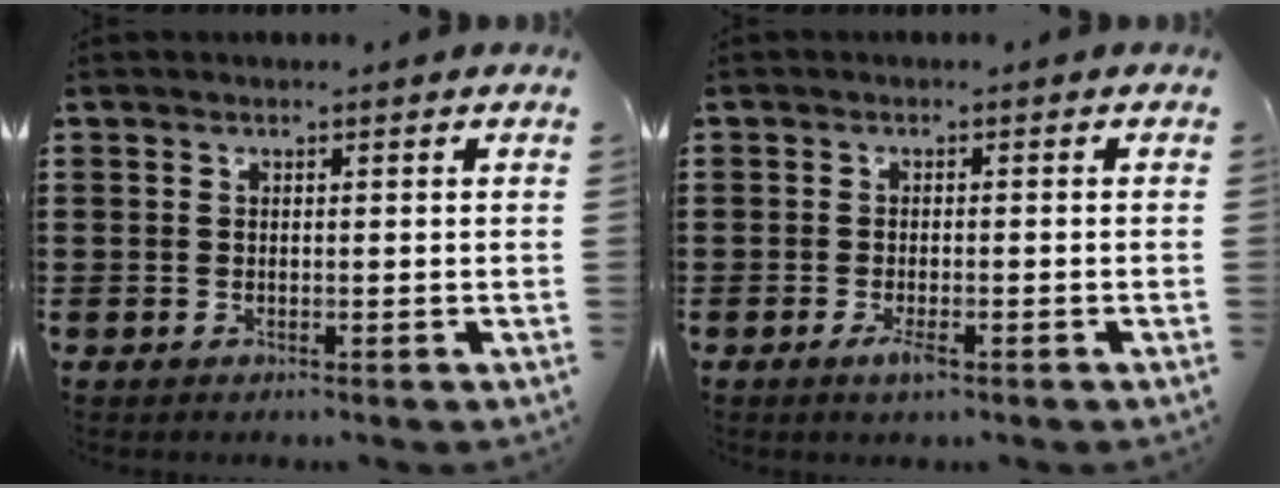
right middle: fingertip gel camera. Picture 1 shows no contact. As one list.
[{"total": 2.3, "force": [-1.2, 0.7, 1.9], "torque": [-0.039, -0.004, -0.023]}]